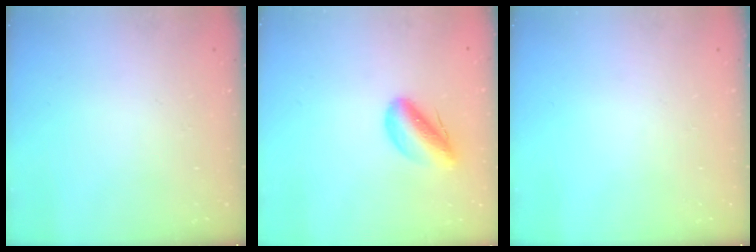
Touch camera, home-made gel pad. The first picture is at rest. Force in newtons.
{"total": 9.4, "press": 9.1, "slide": 2.6}
{"total": 0.0}